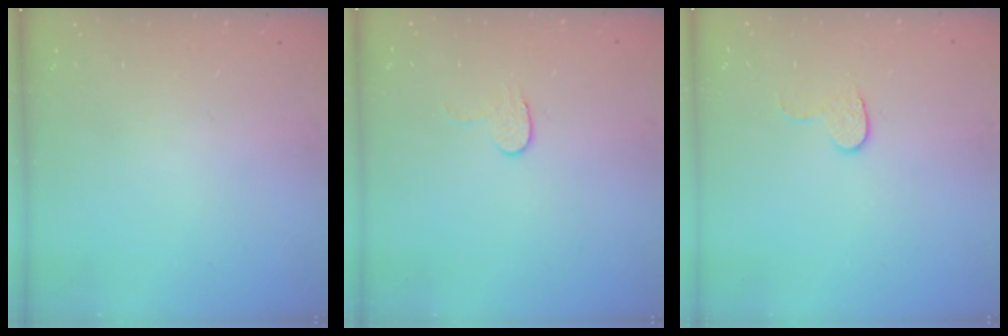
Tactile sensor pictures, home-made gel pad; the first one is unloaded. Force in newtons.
{"total": 6.2, "press": 6.2, "slide": 0.5}
{"total": 5.4, "press": 5.4, "slide": 0.5}